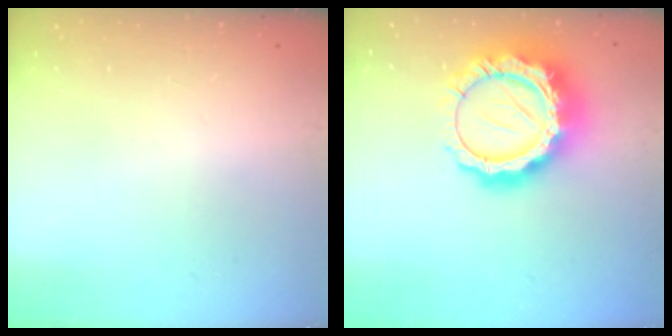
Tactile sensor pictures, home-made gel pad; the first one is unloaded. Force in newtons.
{"total": 22.5, "press": 22.4, "slide": 1.9}